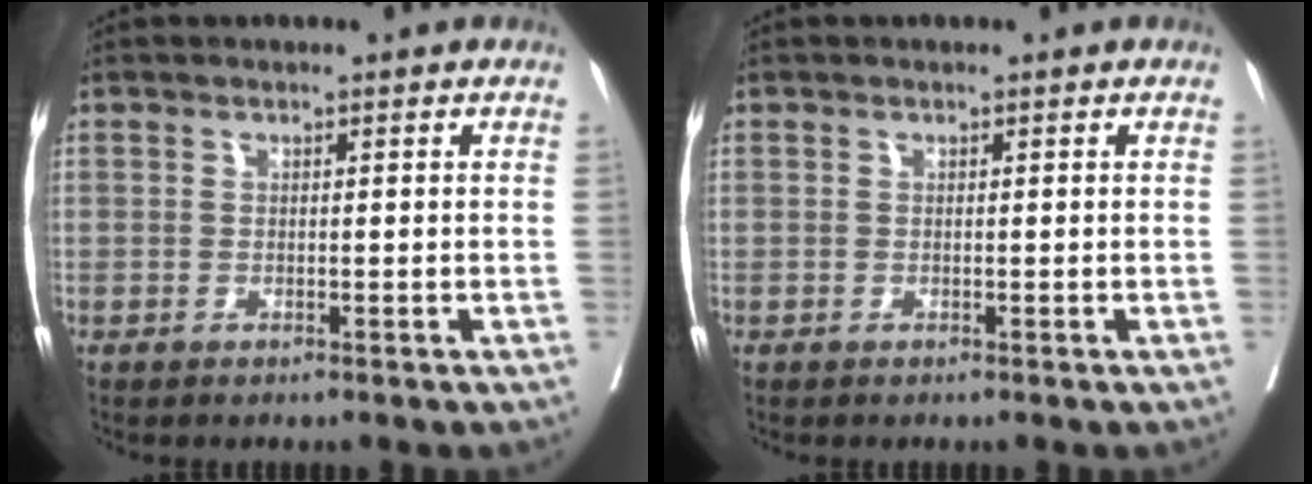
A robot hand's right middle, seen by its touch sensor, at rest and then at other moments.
{"total": 0.0}